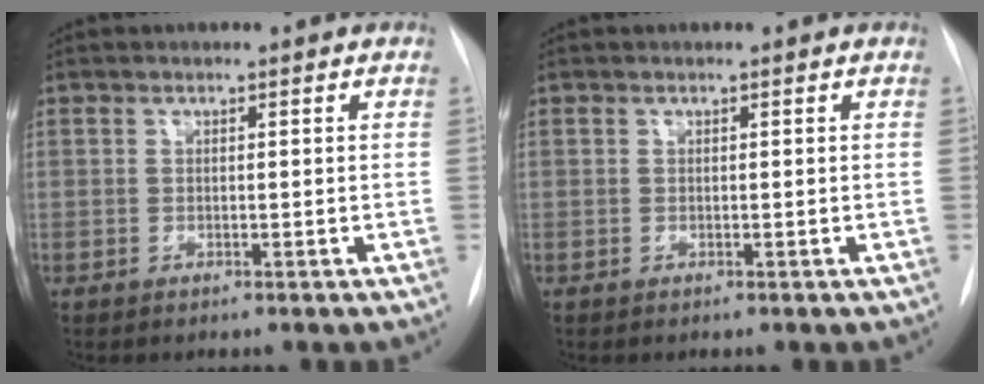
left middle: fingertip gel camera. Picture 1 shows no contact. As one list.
[{"total": 0.0}]